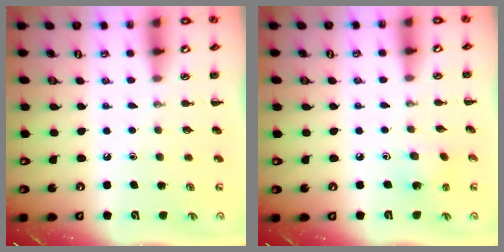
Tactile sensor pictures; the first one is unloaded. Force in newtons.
{"total": 2.4, "press": 2.2, "slide": 0.8}